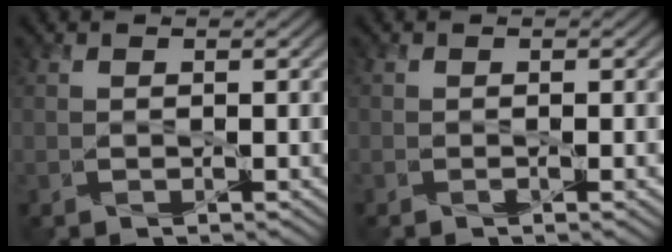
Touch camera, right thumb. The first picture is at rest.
{"total": 0.5, "force": [-0.4, 0.1, 0.4], "torque": [0.001, 0.000, -0.010]}